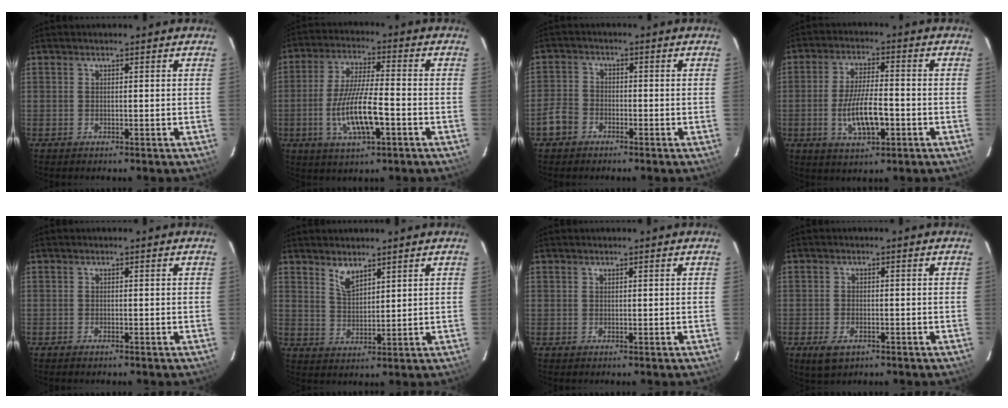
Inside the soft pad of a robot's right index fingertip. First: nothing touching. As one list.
[{"total": 11.9, "force": [-3.8, 2.6, 11.0], "torque": [-0.216, -0.009, -0.066]}, {"total": 4.3, "force": [-2.6, 3.3, 1.2], "torque": [-0.032, 0.011, -0.050]}, {"total": 9.6, "force": [-2.8, 3.2, 8.7], "torque": [-0.171, -0.006, -0.046]}, {"total": 0.7, "force": [-0.6, 0.2, 0.3], "torque": [-0.007, 0.000, -0.012]}, {"total": 4.0, "force": [3.1, 1.4, 2.1], "torque": [-0.039, -0.001, 0.060]}, {"total": 0.5, "force": [0.1, 0.5, -0.1], "torque": [0.005, 0.003, 0.001]}, {"total": 4.4, "force": [-2.4, 2.4, 2.8], "torque": [-0.065, -0.010, -0.041]}]